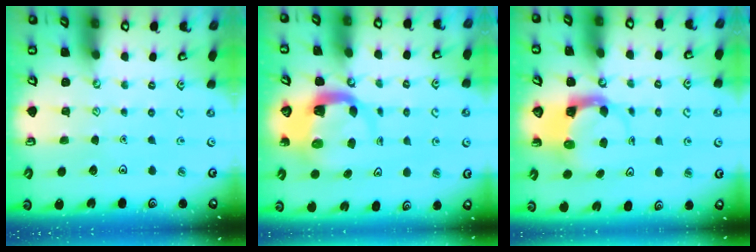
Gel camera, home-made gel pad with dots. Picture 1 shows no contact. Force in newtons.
{"total": 5.6, "press": 5.5, "slide": 0.9}
{"total": 3.7, "press": 3.7, "slide": 0.5}